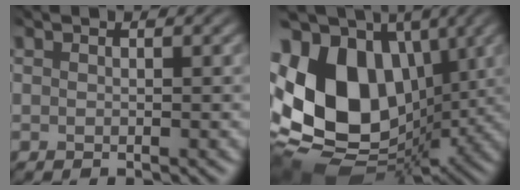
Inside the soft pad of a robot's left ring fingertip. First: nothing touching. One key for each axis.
{"total": 14.4, "fx": -1.0, "fy": 10.4, "fz": 9.9, "tx": -0.252, "ty": -0.013, "tz": 0.007}